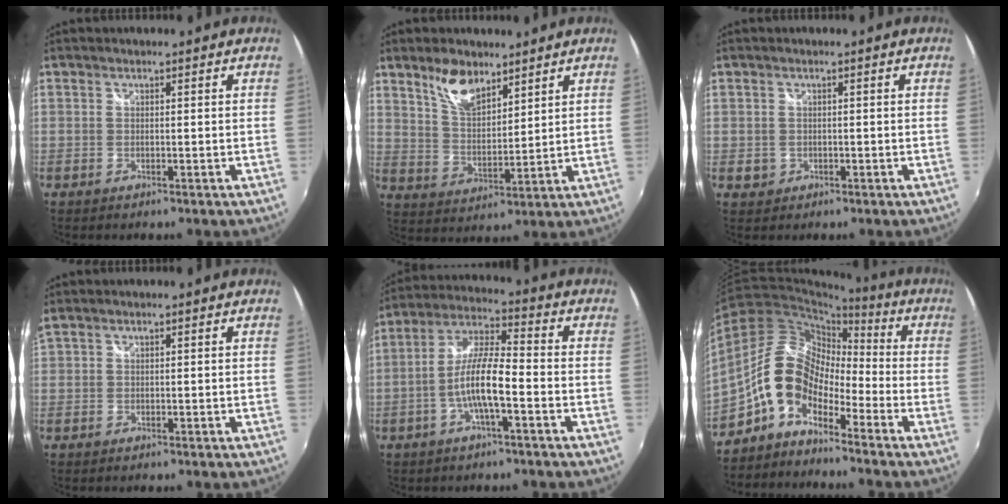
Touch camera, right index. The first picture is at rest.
{"total": 8.5, "force": [6.0, 3.8, 4.7], "torque": [-0.081, 0.007, 0.117]}
{"total": 1.9, "force": [-0.3, 1.9, 0.3], "torque": [-0.006, 0.001, -0.001]}
{"total": 1.5, "force": [0.7, 0.6, 1.1], "torque": [-0.024, 0.005, 0.015]}
{"total": 9.5, "force": [-3.4, 1.6, 8.7], "torque": [-0.181, 0.008, -0.064]}
{"total": 10.4, "force": [-6.1, 5.9, 6.1], "torque": [-0.109, 0.028, -0.135]}